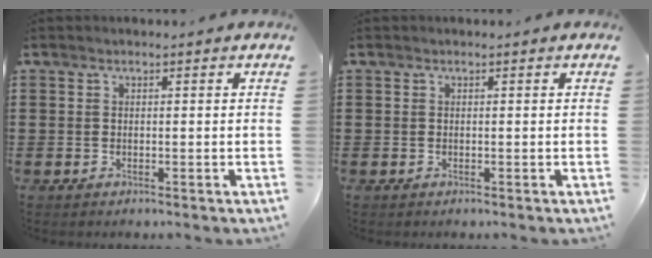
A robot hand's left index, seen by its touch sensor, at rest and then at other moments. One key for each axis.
{"total": 0.0}